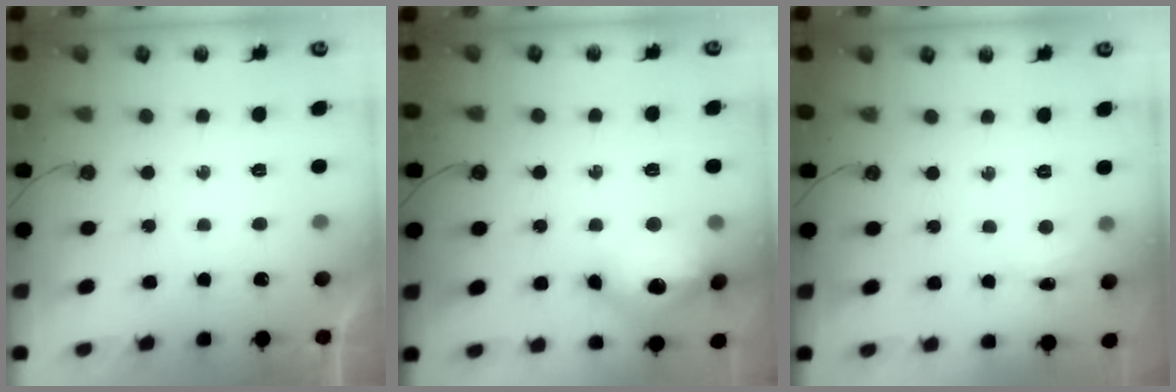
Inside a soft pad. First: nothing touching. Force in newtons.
{"total": 16.2, "press": 16.1, "slide": 1.5}
{"total": 2.9, "press": 2.8, "slide": 0.6}